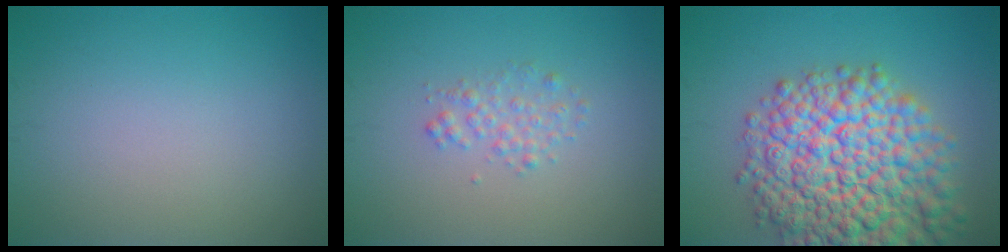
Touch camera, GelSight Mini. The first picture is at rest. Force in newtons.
{"total": 1.5, "press": 1.5, "slide": 0.0}
{"total": 13.3, "press": 13.3, "slide": 0.6}